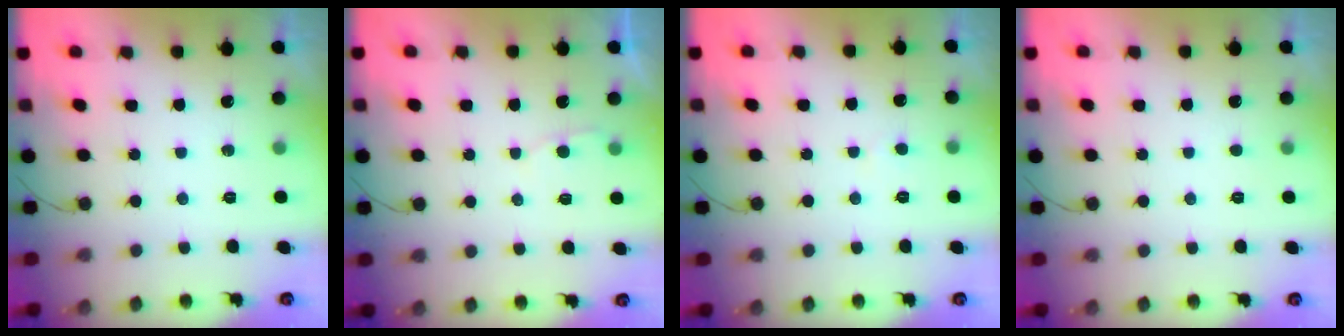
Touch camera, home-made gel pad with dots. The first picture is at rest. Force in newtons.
{"total": 2.3, "press": 2.3, "slide": 0.3}
{"total": 1.8, "press": 1.8, "slide": 0.2}
{"total": 1.6, "press": 1.6, "slide": 0.1}